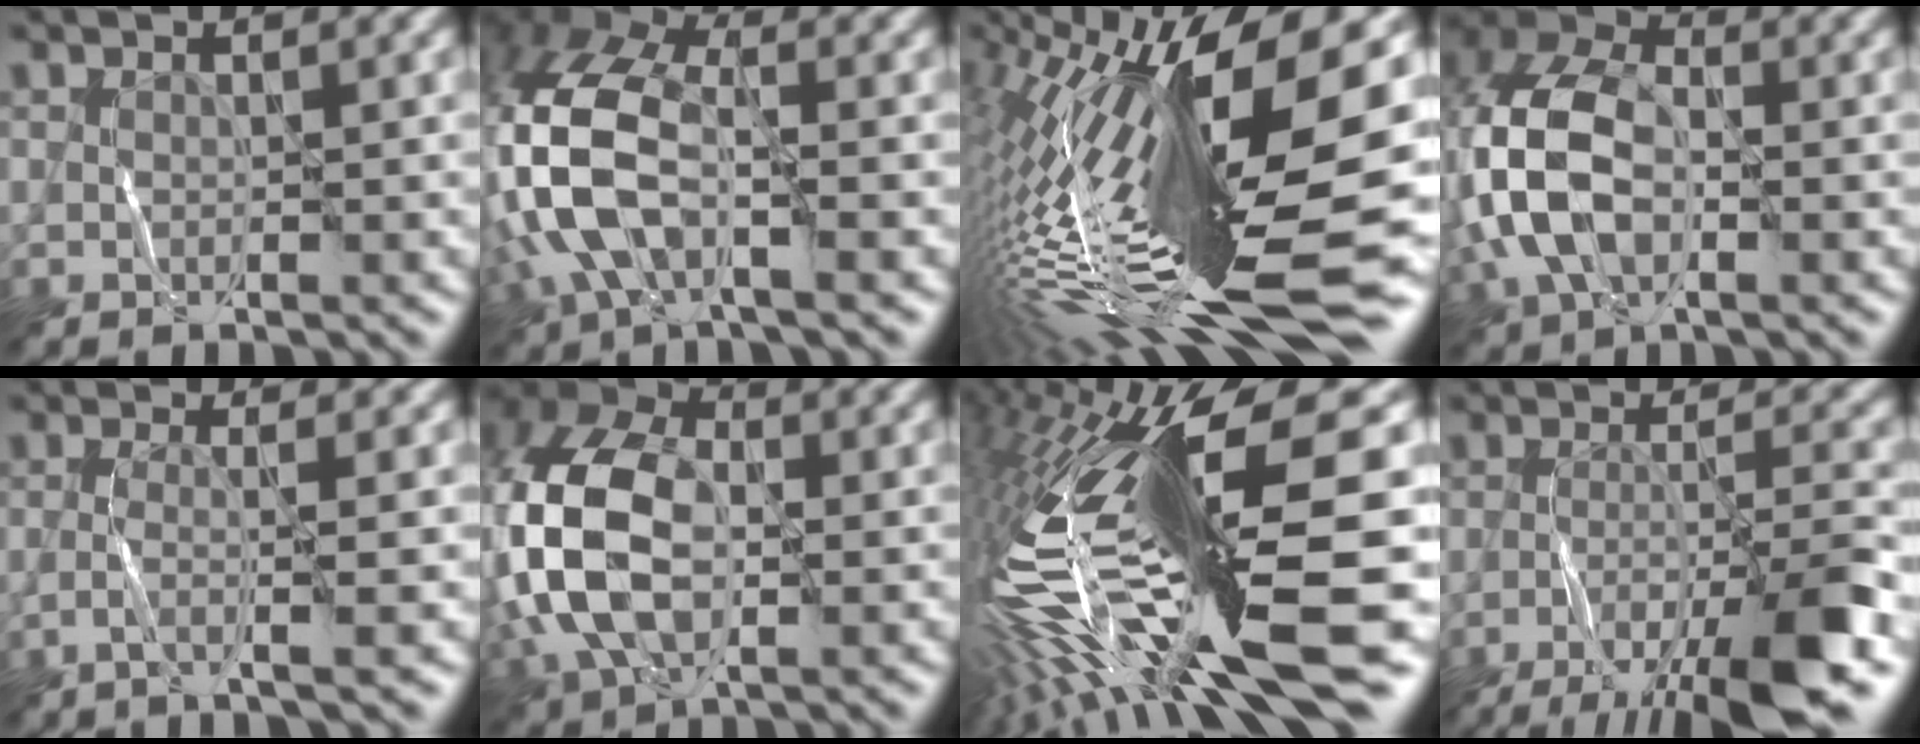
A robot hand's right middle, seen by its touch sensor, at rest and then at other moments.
{"total": 10.4, "force": [-2.3, 5.5, 8.5], "torque": [-0.218, 0.007, -0.051]}
{"total": 18.9, "force": [-1.2, 5.8, 17.9], "torque": [-0.332, 0.000, -0.025]}
{"total": 9.0, "force": [-1.1, 5.6, 6.9], "torque": [-0.175, 0.018, -0.025]}
{"total": 2.1, "force": [-0.7, 0.2, 2.0], "torque": [-0.040, -0.002, -0.015]}
{"total": 11.4, "force": [-1.1, 7.5, 8.5], "torque": [-0.209, 0.011, -0.031]}
{"total": 17.4, "force": [-4.1, 3.3, 16.6], "torque": [-0.306, -0.002, -0.059]}
{"total": 9.0, "force": [-4.8, 1.4, 7.5], "torque": [-0.117, 0.004, -0.076]}